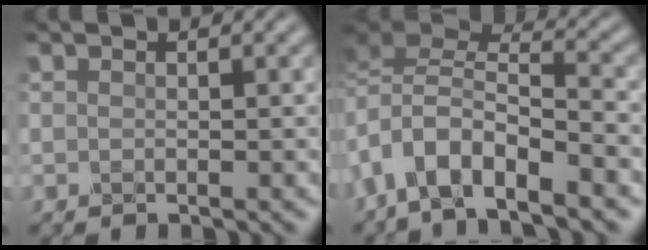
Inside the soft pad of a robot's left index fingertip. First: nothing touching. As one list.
[{"total": 8.1, "force": [-4.6, 3.7, 5.5], "torque": [-0.100, 0.001, -0.092]}]